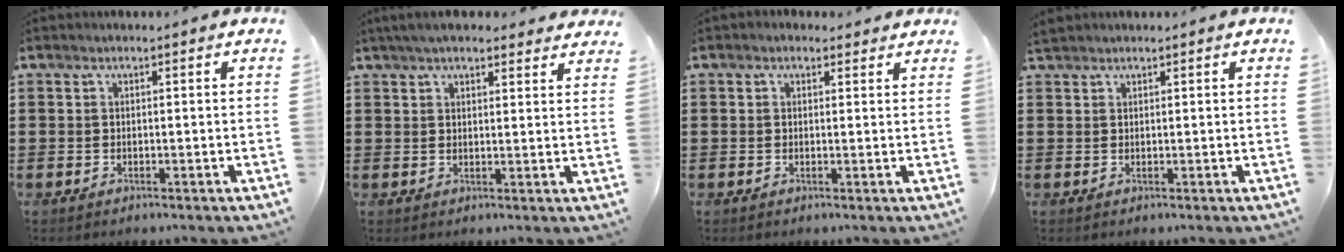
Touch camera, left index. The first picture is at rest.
{"total": 4.2, "force": [3.7, 0.8, 1.7], "torque": [-0.041, -0.001, 0.070]}
{"total": 1.3, "force": [1.0, 0.8, 0.2], "torque": [0.000, 0.004, 0.016]}
{"total": 1.3, "force": [1.2, 0.4, 0.2], "torque": [-0.008, 0.003, 0.023]}